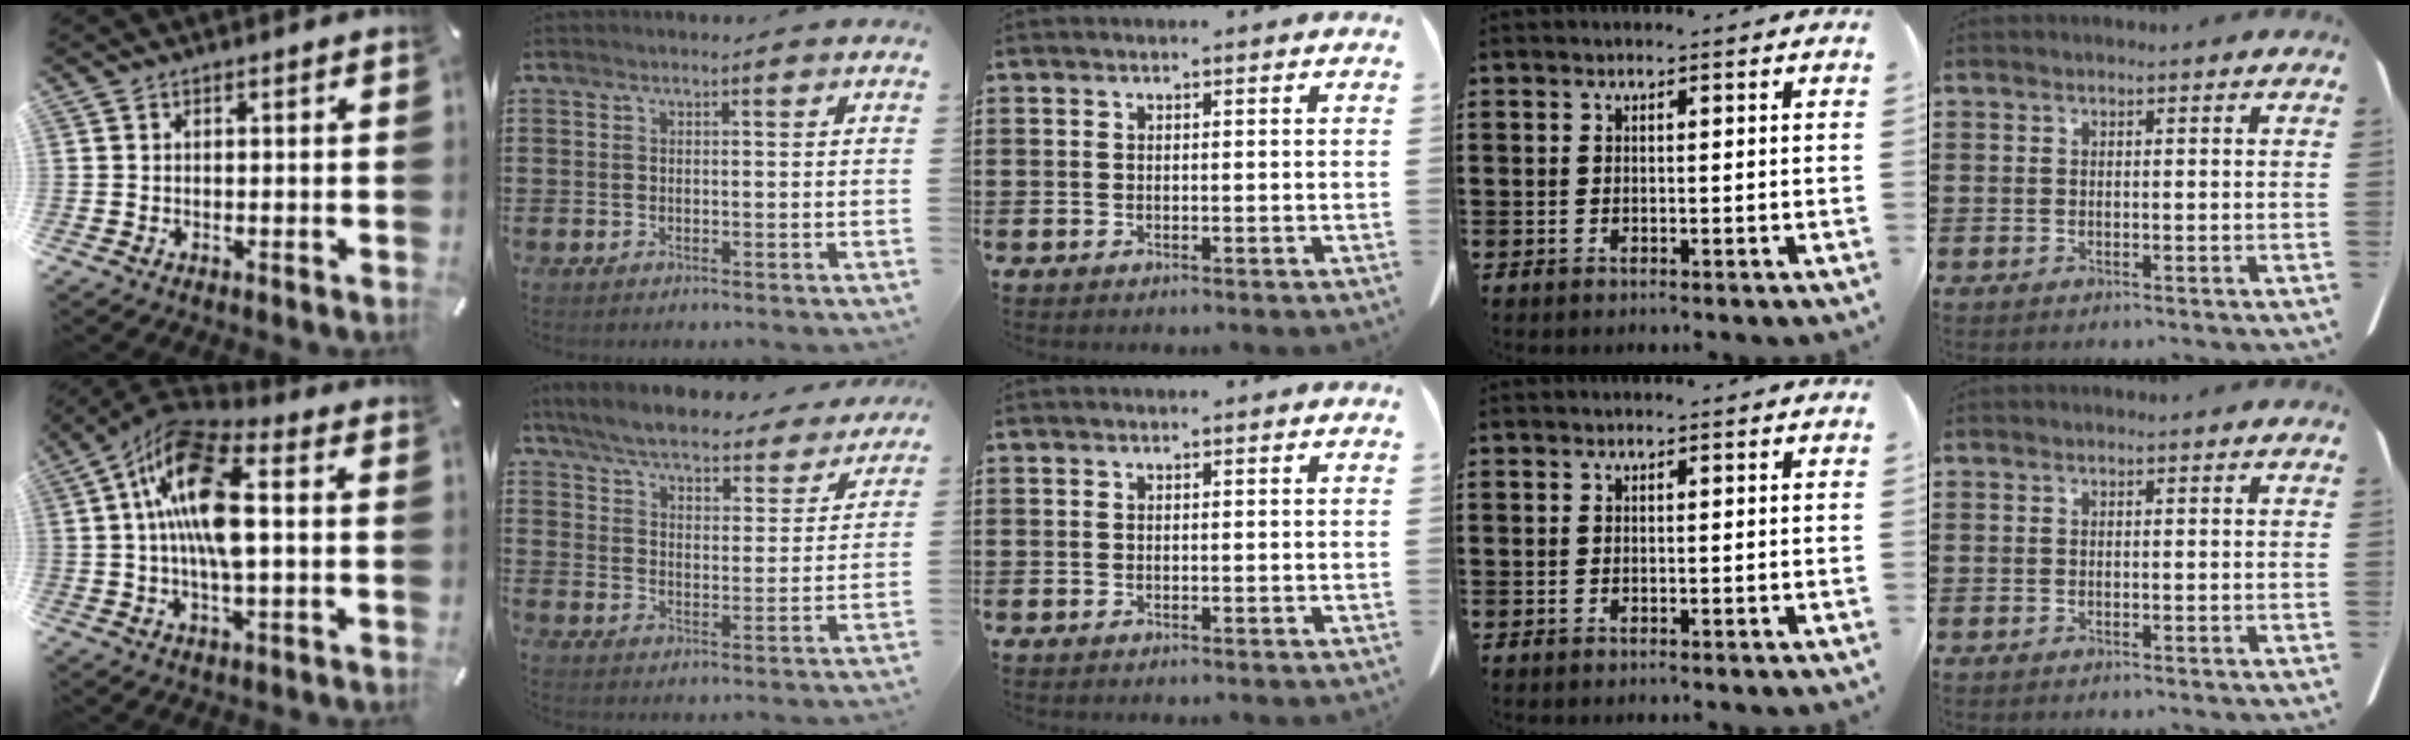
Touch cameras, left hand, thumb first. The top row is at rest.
{"thumb": {"total": 16.4, "force": [1.5, 7.1, 14.8], "torque": [-0.292, 0.005, 0.028]}, "index": {"total": 6.2, "force": [5.9, 0.4, 1.6], "torque": [-0.059, -0.038, 0.102]}}